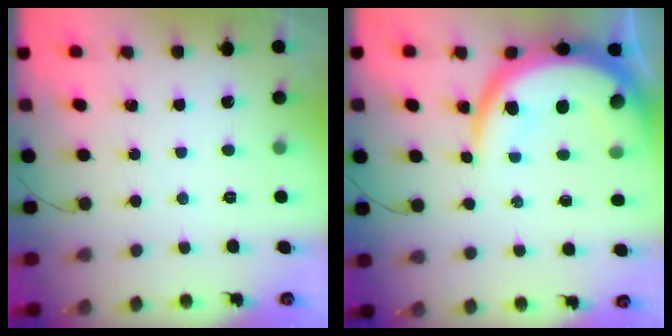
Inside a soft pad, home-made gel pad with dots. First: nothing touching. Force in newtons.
{"total": 15.0, "press": 14.9, "slide": 1.3}